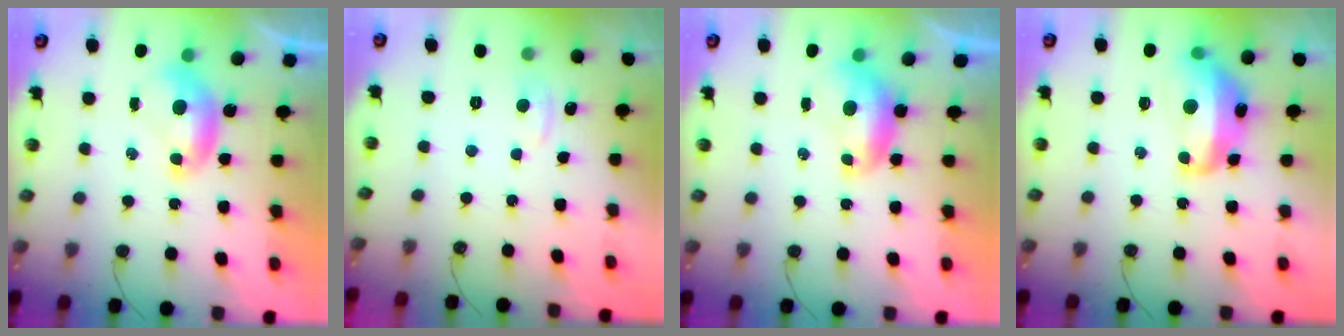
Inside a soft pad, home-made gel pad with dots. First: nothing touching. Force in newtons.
{"total": 1.0, "press": 0.0, "slide": 1.0}
{"total": 0.7, "press": 0.7, "slide": 0.1}
{"total": 7.6, "press": 7.6, "slide": 0.8}